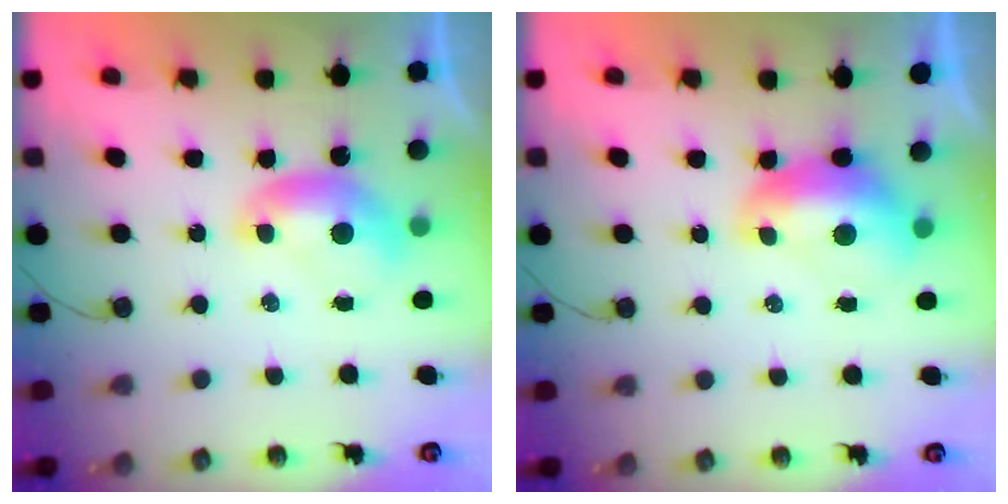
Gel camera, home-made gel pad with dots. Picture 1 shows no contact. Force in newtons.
{"total": 2.2, "press": 2.0, "slide": 0.9}